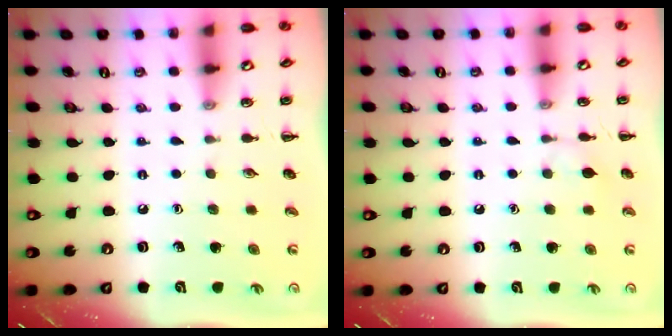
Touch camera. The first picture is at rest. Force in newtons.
{"total": 4.0, "press": 4.0, "slide": 0.7}